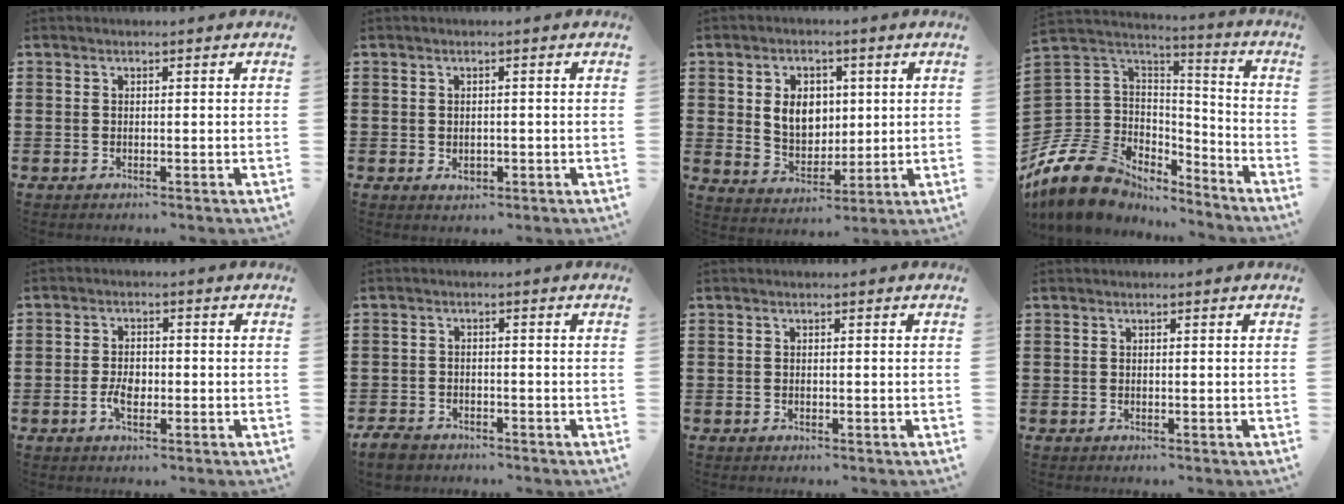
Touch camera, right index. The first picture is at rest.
{"total": 1.4, "force": [-0.2, 1.0, 0.9], "torque": [-0.017, 0.004, -0.005]}
{"total": 6.6, "force": [1.3, 5.1, 4.0], "torque": [-0.079, 0.010, 0.019]}
{"total": 13.0, "force": [-9.0, 8.4, 4.2], "torque": [-0.127, 0.026, -0.168]}
{"total": 3.0, "force": [-0.8, 1.7, 2.3], "torque": [-0.050, 0.002, -0.017]}
{"total": 2.9, "force": [-2.7, 1.0, 0.7], "torque": [-0.023, 0.002, -0.056]}
{"total": 0.0}
{"total": 0.0}